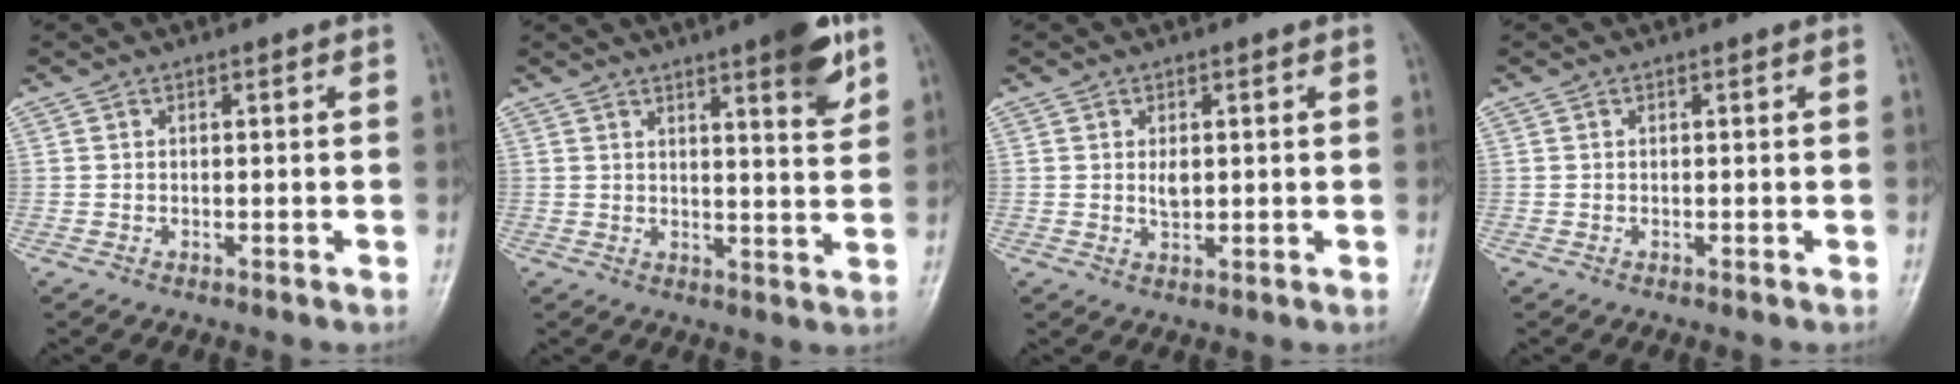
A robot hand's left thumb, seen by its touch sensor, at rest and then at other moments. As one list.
[{"total": 9.0, "force": [5.2, 1.8, 7.2], "torque": [-0.085, -0.027, 0.066]}, {"total": 2.4, "force": [0.4, 1.5, 1.8], "torque": [-0.025, -0.005, 0.008]}, {"total": 0.0}]